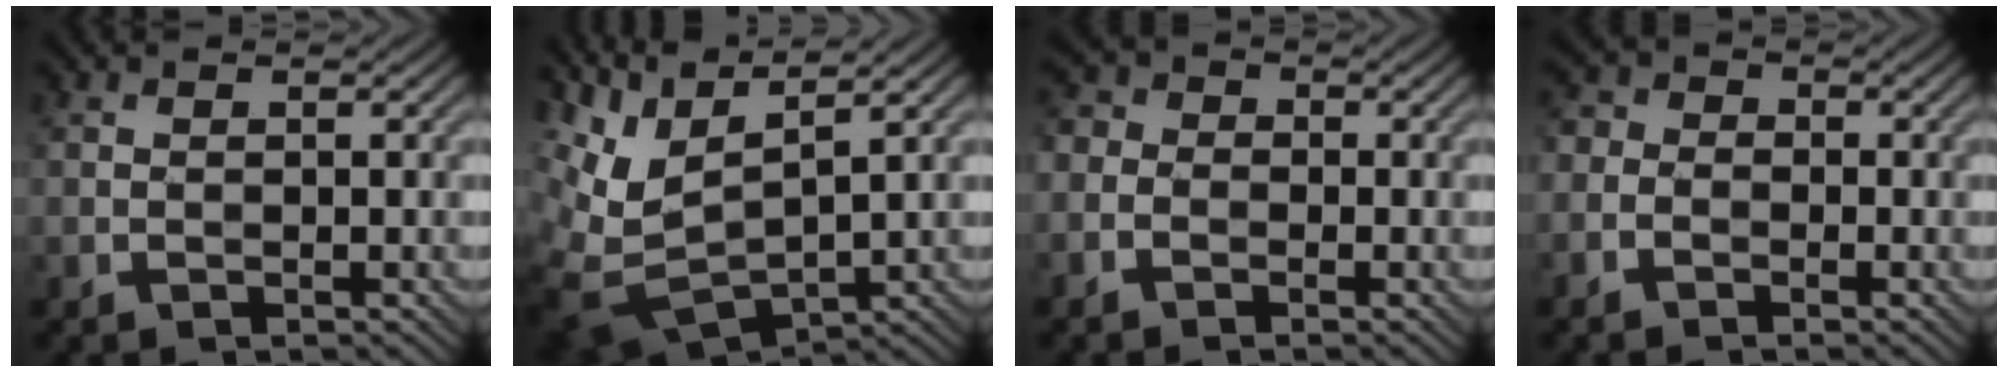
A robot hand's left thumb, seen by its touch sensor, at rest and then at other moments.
{"total": 9.1, "force": [4.6, 3.2, 7.1], "torque": [-0.192, -0.003, 0.099]}
{"total": 3.1, "force": [-1.6, 2.4, 1.2], "torque": [-0.032, 0.003, -0.046]}
{"total": 2.8, "force": [-1.6, 2.1, 1.0], "torque": [-0.026, 0.003, -0.046]}